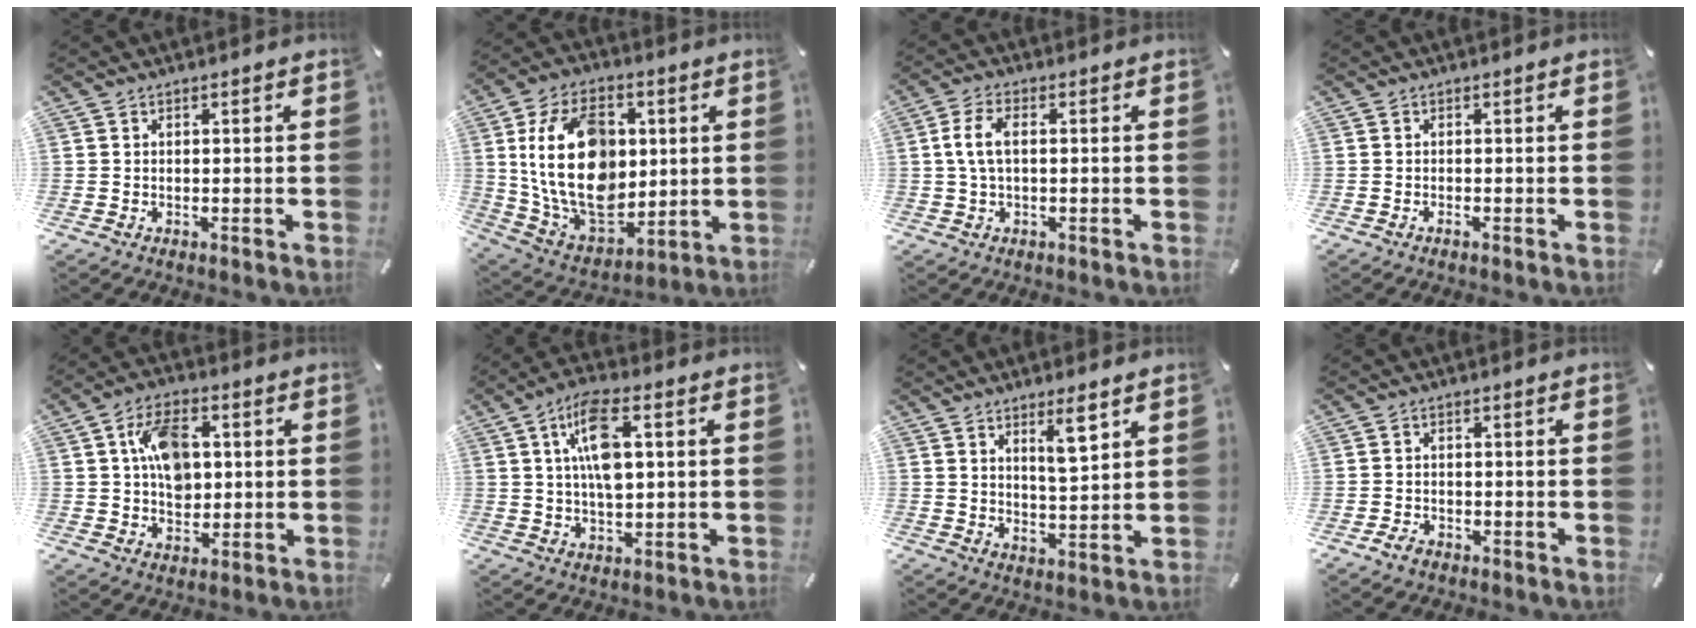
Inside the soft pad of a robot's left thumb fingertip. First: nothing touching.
{"total": 23.0, "force": [2.2, 16.1, 16.3], "torque": [-0.318, -0.012, 0.042]}
{"total": 5.9, "force": [0.4, 2.8, 5.2], "torque": [-0.117, 0.002, 0.002]}
{"total": 0.6, "force": [-0.5, 0.2, 0.4], "torque": [-0.010, -0.004, -0.008]}
{"total": 10.9, "force": [1.7, 7.7, 7.6], "torque": [-0.121, 0.008, 0.032]}
{"total": 10.7, "force": [2.4, 4.8, 9.3], "torque": [-0.176, 0.002, 0.037]}
{"total": 8.3, "force": [5.2, 2.0, 6.1], "torque": [-0.092, -0.032, 0.083]}
{"total": 2.5, "force": [-1.8, 1.5, 1.0], "torque": [-0.023, 0.007, -0.038]}